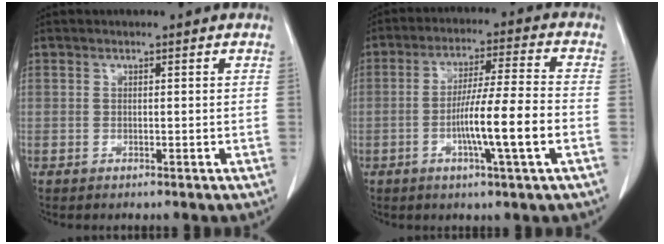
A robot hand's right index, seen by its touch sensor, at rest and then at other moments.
{"total": 10.6, "force": [-2.9, -0.5, 10.2], "torque": [-0.178, 0.000, -0.053]}